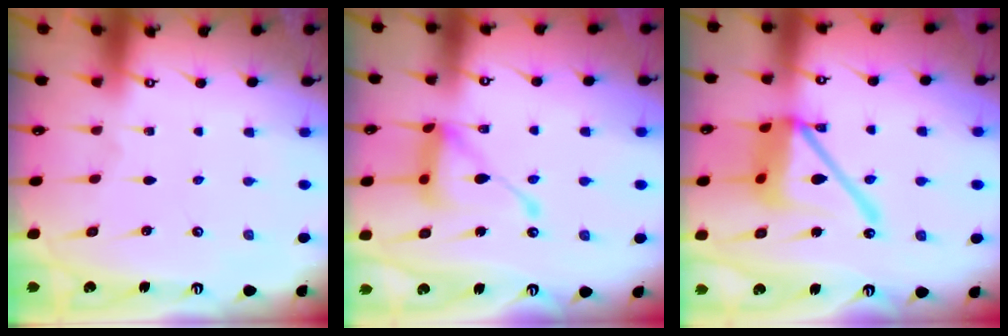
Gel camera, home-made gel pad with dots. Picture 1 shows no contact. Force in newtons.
{"total": 16.7, "press": 16.6, "slide": 1.5}
{"total": 16.9, "press": 16.8, "slide": 1.8}